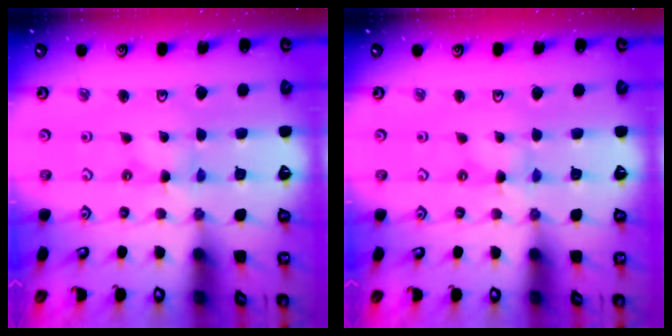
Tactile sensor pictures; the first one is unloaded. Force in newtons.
{"total": 0.0}